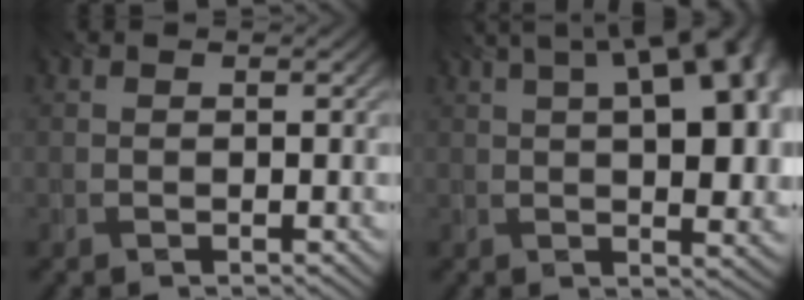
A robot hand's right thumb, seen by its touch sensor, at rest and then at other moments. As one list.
[{"total": 15.2, "force": [4.1, 6.2, 13.3], "torque": [-0.167, 0.042, 0.048]}]